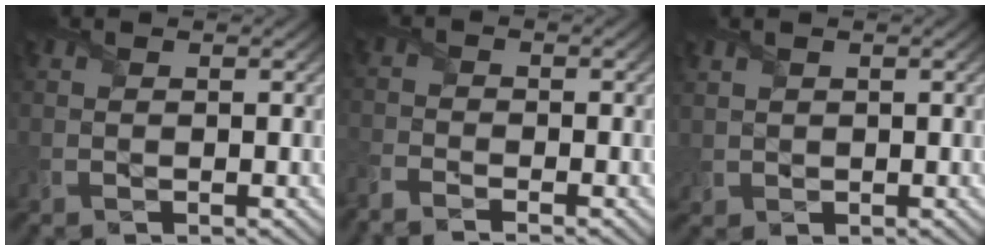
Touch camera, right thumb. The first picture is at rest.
{"total": 3.2, "force": [-3.0, 0.5, 1.2], "torque": [-0.035, -0.009, -0.073]}
{"total": 1.2, "force": [0.8, 0.8, 0.3], "torque": [-0.015, 0.000, 0.016]}